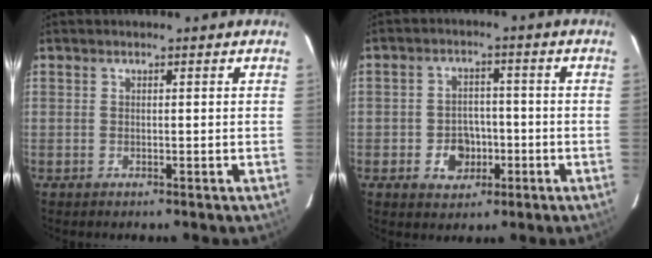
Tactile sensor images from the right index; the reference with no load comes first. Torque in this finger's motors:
{"motor_torque": [0.07, -0.04, 0.08, 0.01]}